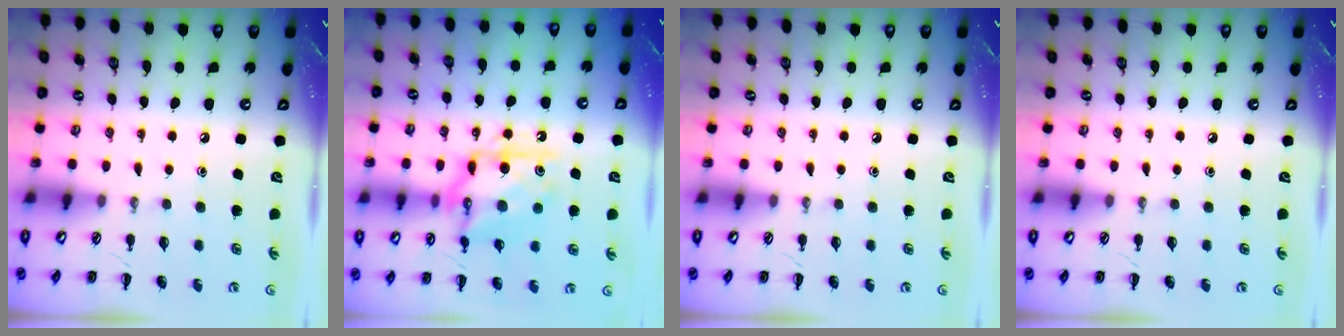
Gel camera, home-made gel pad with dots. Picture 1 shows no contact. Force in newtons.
{"total": 14.0, "press": 14.0, "slide": 0.5}
{"total": 0.0}
{"total": 0.0}